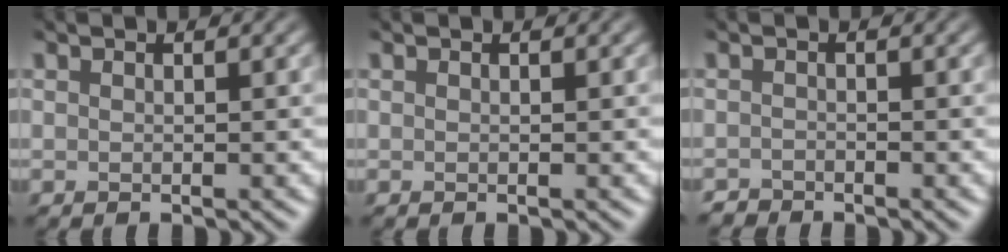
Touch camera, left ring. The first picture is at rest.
{"total": 0.0}
{"total": 1.0, "force": [-0.9, 0.1, -0.4], "torque": [-0.005, -0.007, -0.006]}